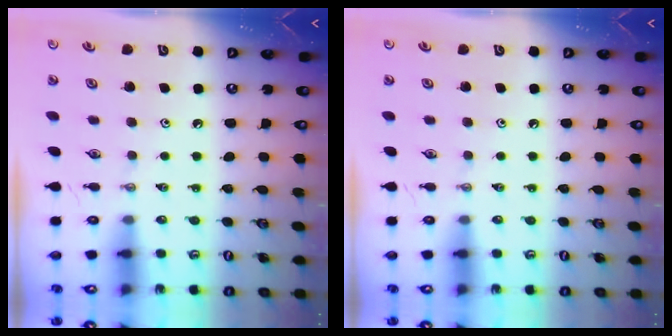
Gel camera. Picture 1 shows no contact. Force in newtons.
{"total": 0.0}